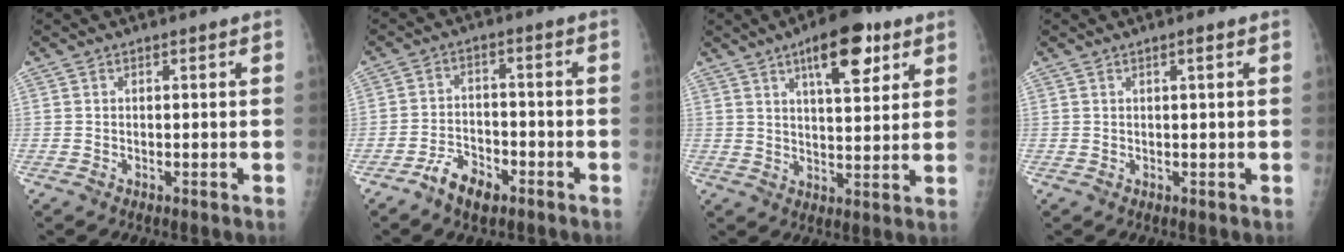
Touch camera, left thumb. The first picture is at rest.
{"total": 6.4, "force": [-4.3, 3.4, 3.3], "torque": [-0.051, 0.026, -0.075]}
{"total": 11.8, "force": [6.2, 4.5, 9.0], "torque": [-0.108, -0.025, 0.091]}
{"total": 1.0, "force": [0.4, 0.0, 0.9], "torque": [-0.015, 0.001, 0.006]}